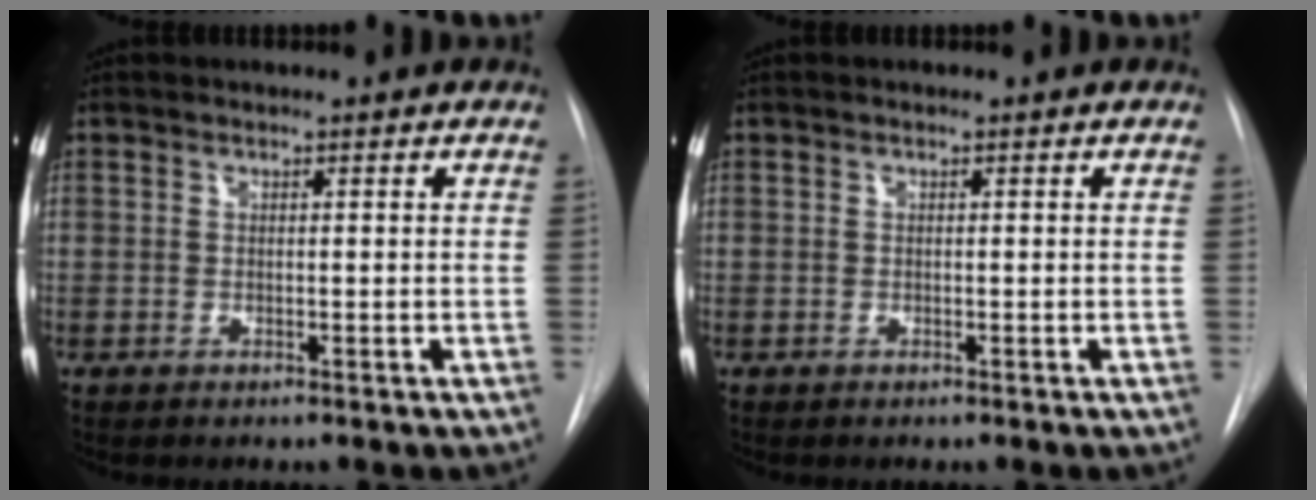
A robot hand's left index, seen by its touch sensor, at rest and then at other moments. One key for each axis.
{"total": 0.0}